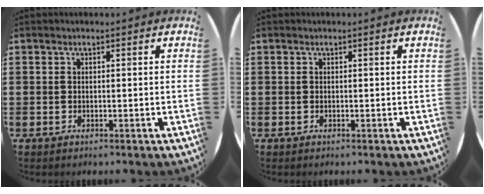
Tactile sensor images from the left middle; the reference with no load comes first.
{"total": 0.0}